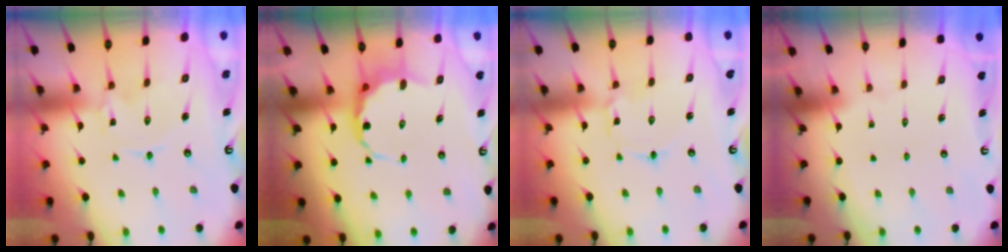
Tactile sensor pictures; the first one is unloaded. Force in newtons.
{"total": 7.0, "press": 6.7, "slide": 2.0}
{"total": 1.2, "press": 1.2, "slide": 0.1}
{"total": 0.0}